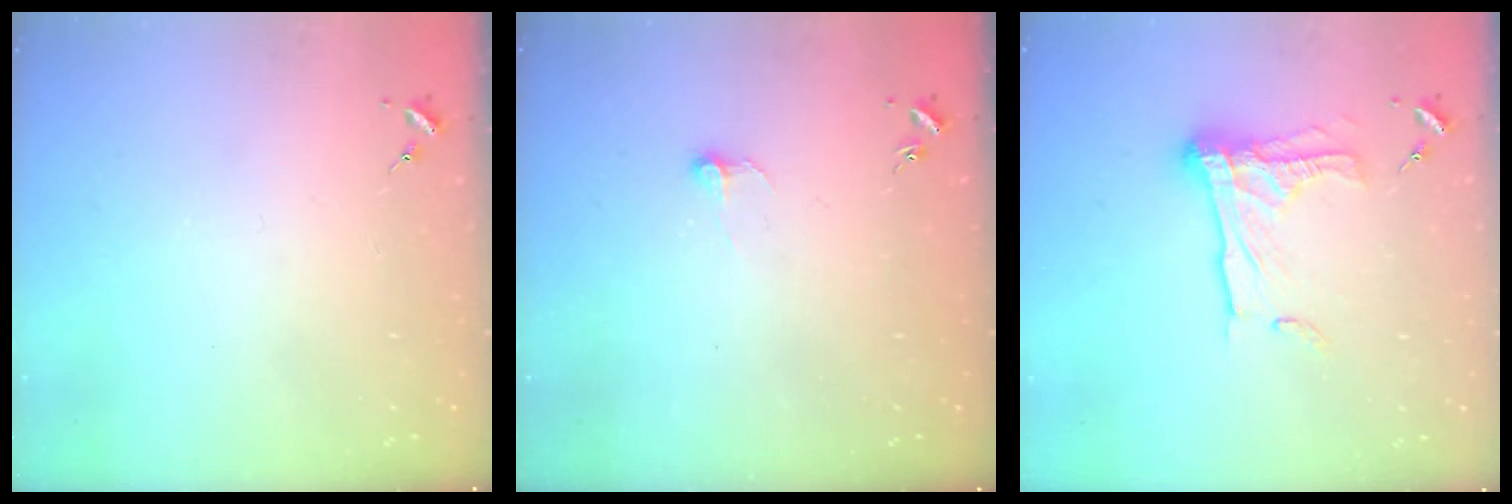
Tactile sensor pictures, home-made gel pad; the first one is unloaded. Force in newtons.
{"total": 4.6, "press": 4.6, "slide": 0.4}
{"total": 14.7, "press": 14.6, "slide": 1.3}